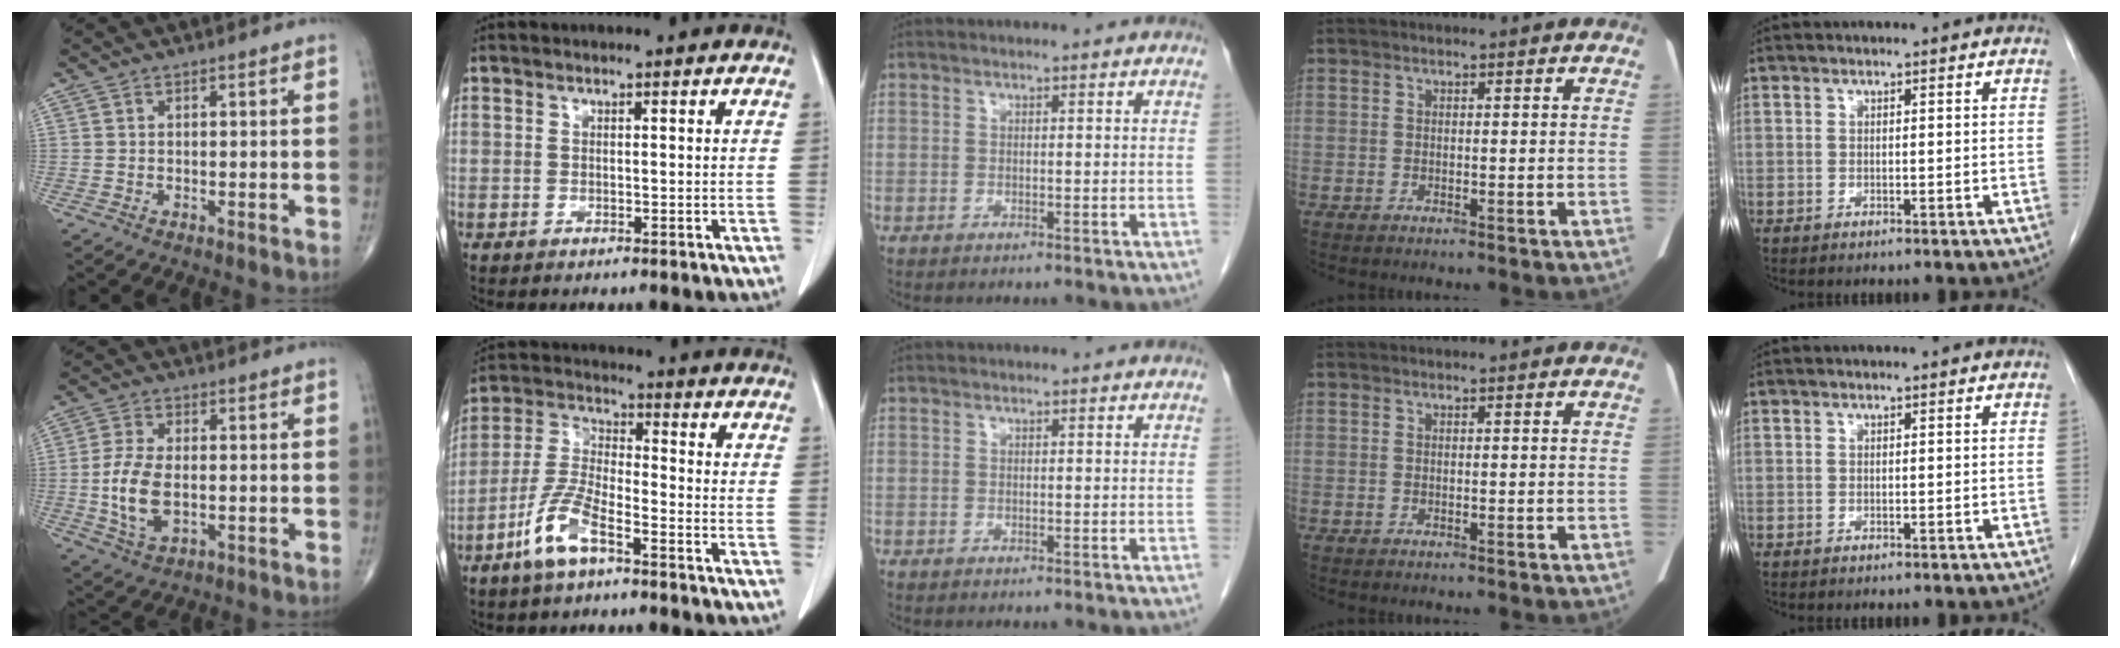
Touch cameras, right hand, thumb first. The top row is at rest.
{"thumb": {"total": 8.8, "force": [-1.1, 4.7, 7.3], "torque": [-0.153, -0.002, -0.019]}, "index": {"total": 8.6, "force": [-5.1, 2.3, 6.5], "torque": [-0.146, -0.003, -0.104]}}